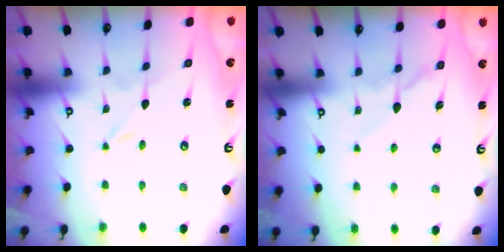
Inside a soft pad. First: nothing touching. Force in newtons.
{"total": 5.0, "press": 5.0, "slide": 0.4}